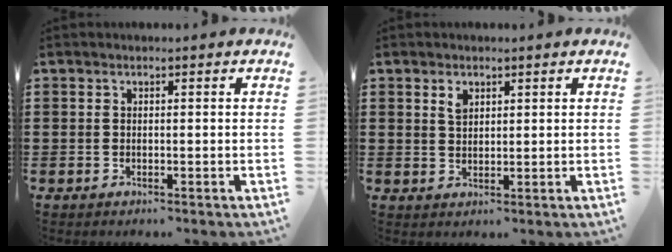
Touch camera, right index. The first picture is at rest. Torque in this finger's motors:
{"motor_torque": [0.02, 0.02, 0.03, 0.02]}